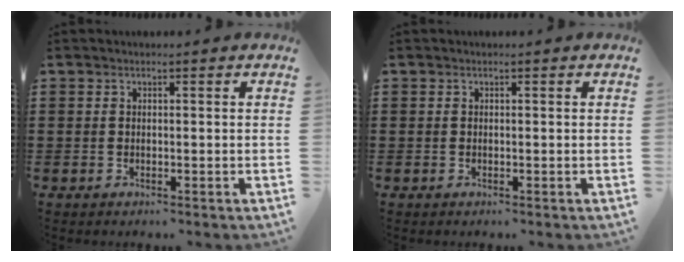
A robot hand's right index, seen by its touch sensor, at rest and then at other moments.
{"total": 0.0}